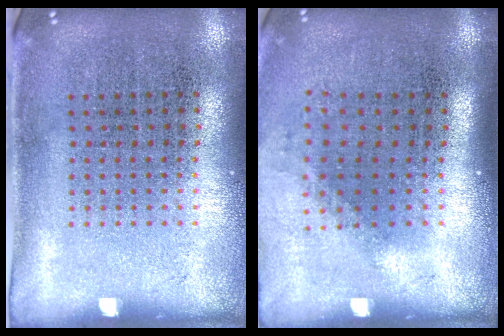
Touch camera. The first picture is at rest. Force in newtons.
{"total": 1.2, "press": 0.9, "slide": 0.9}